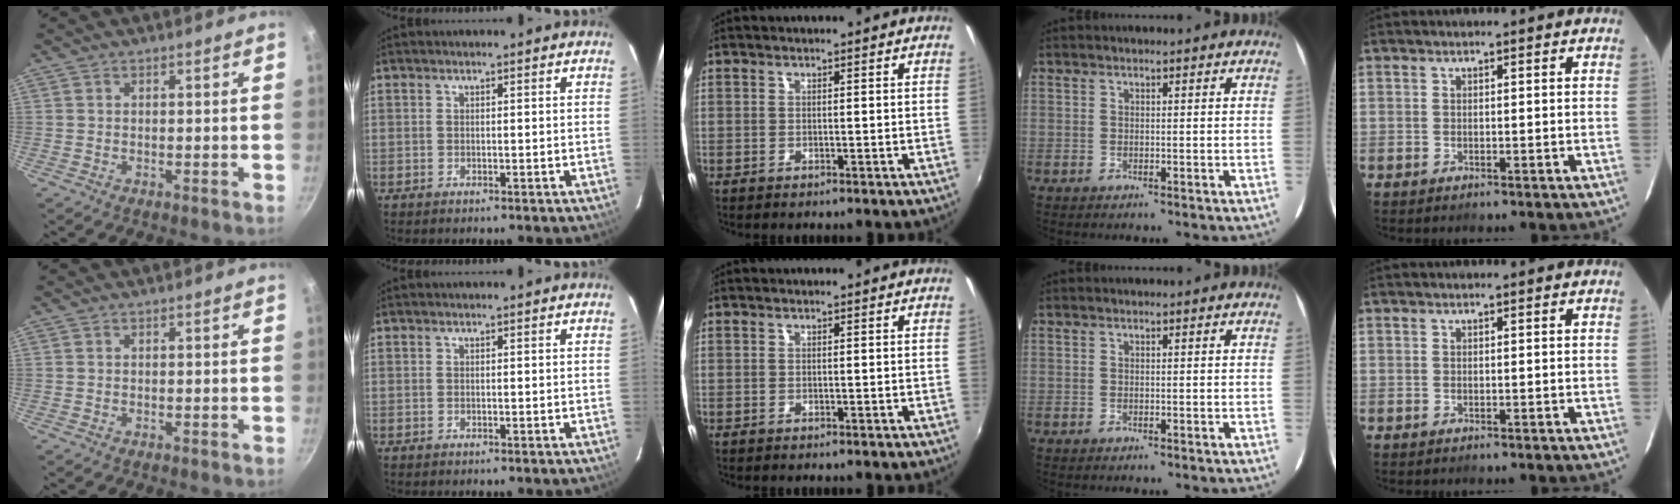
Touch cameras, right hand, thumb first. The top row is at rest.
{}